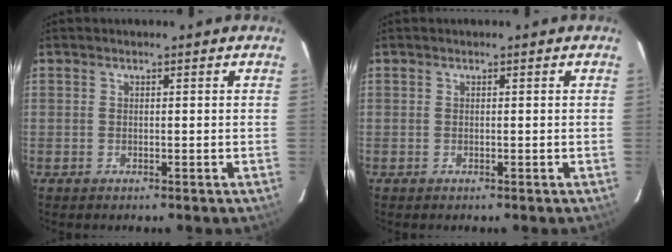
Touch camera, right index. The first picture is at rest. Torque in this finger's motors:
{"motor_torque": [0.00, 0.00, 0.02, 0.00]}